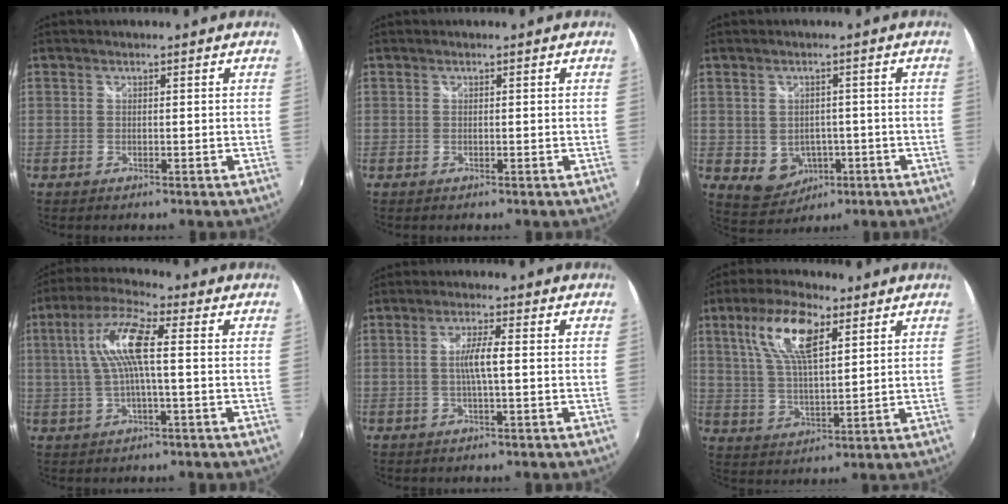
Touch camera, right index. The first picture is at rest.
{"total": 0.0}
{"total": 6.6, "force": [-1.9, 5.6, 2.9], "torque": [-0.070, -0.001, -0.009]}
{"total": 10.3, "force": [1.0, 2.0, 10.1], "torque": [-0.198, 0.014, 0.020]}
{"total": 4.2, "force": [-0.2, 0.1, 4.2], "torque": [-0.079, 0.002, -0.003]}
{"total": 11.7, "force": [5.4, 4.1, 9.6], "torque": [-0.187, 0.016, 0.104]}